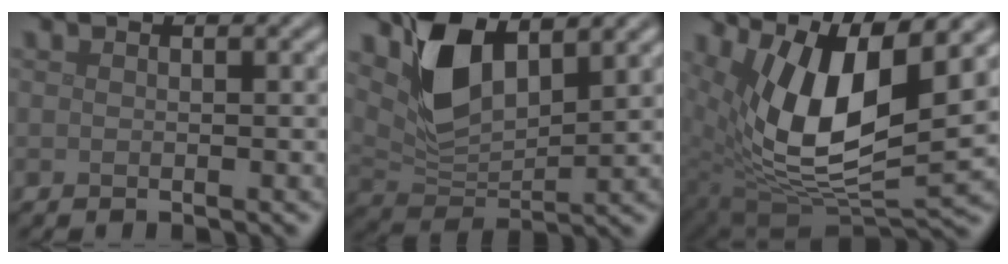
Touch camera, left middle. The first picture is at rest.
{"total": 6.5, "force": [3.4, 3.3, 4.5], "torque": [-0.095, -0.010, 0.066]}
{"total": 10.9, "force": [4.4, 4.2, 9.1], "torque": [-0.172, -0.008, 0.087]}